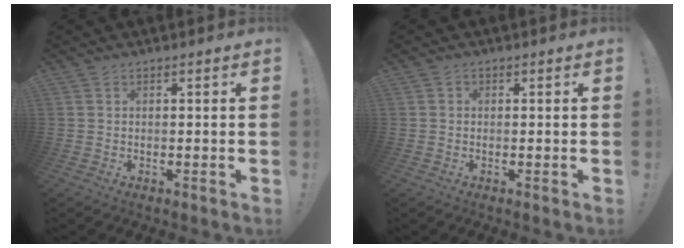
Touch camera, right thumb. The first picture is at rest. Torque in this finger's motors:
{"motor_torque": [-0.19, 0.03, 0.24, -0.12, -0.04]}